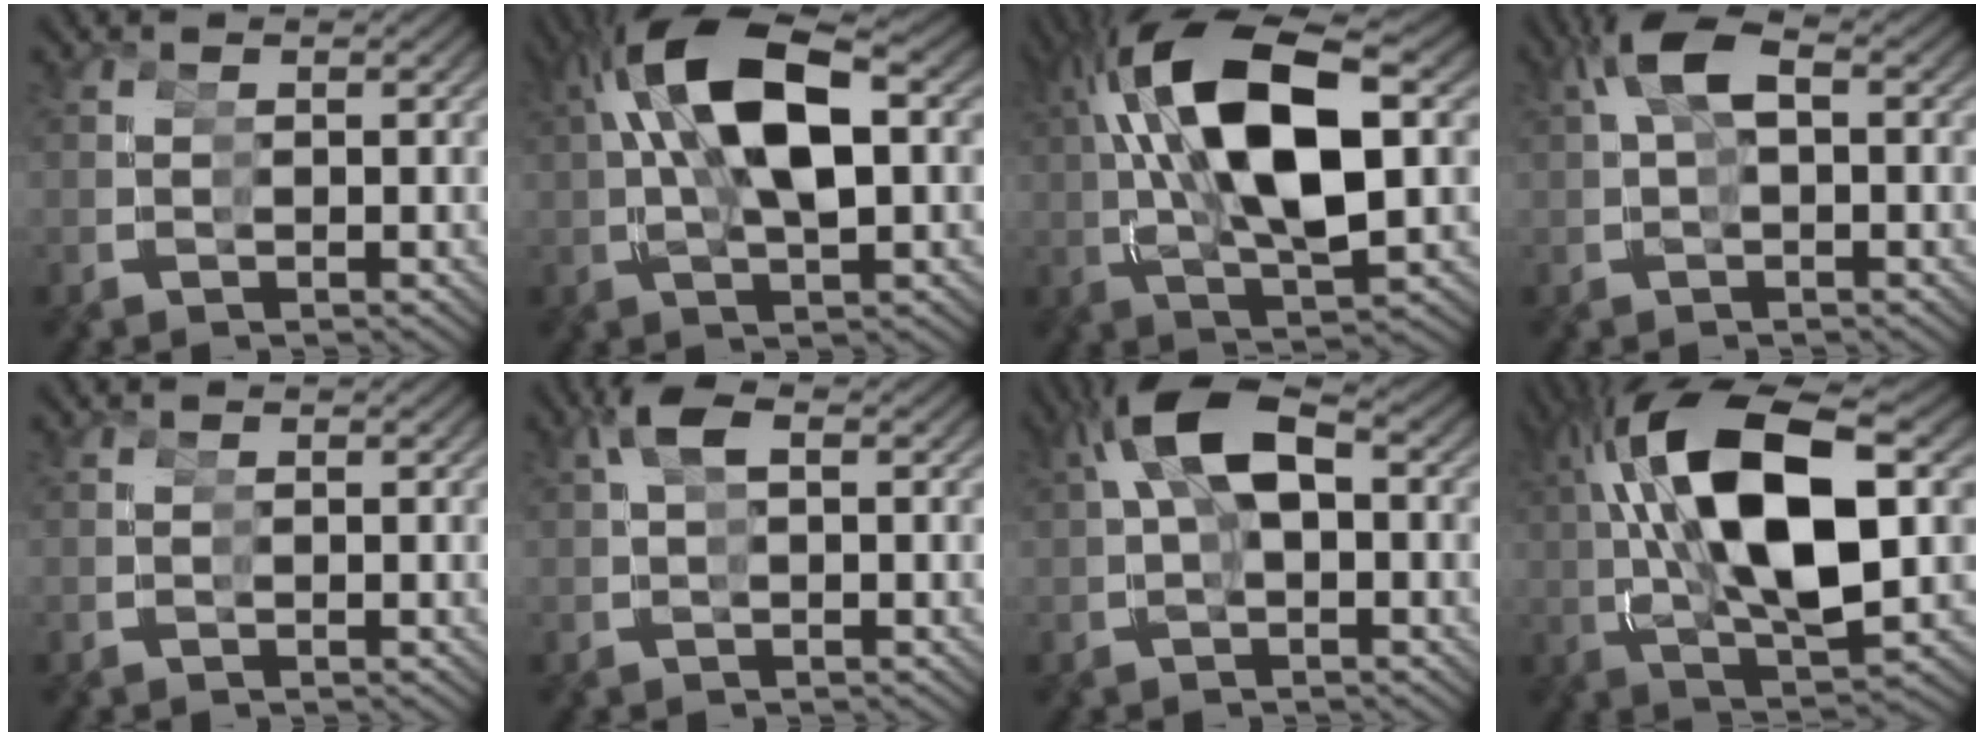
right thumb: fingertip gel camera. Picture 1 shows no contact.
{"total": 9.7, "force": [1.8, 4.2, 8.6], "torque": [-0.170, 0.018, 0.031]}
{"total": 12.2, "force": [2.4, 5.6, 10.6], "torque": [-0.206, 0.023, 0.039]}
{"total": 3.1, "force": [0.4, 2.0, 2.3], "torque": [-0.078, 0.000, 0.012]}
{"total": 0.0}
{"total": 0.9, "force": [0.2, 0.5, 0.8], "torque": [-0.038, 0.007, 0.006]}
{"total": 6.7, "force": [0.3, 4.7, 4.8], "torque": [-0.127, -0.004, 0.011]}
{"total": 13.4, "force": [2.5, 6.2, 11.6], "torque": [-0.229, 0.018, 0.044]}